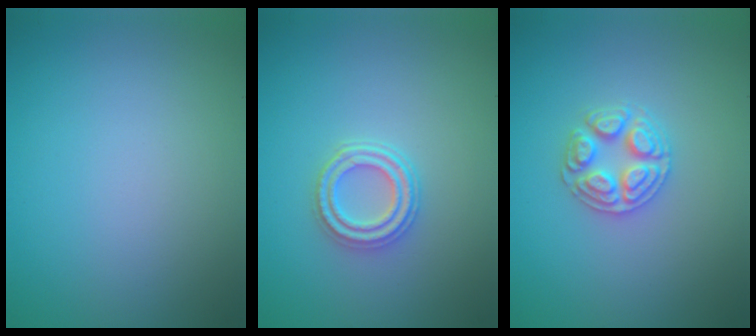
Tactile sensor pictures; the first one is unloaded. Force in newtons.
{"total": 2.9, "press": 2.5, "slide": 1.4}
{"total": 3.0, "press": 2.9, "slide": 0.4}